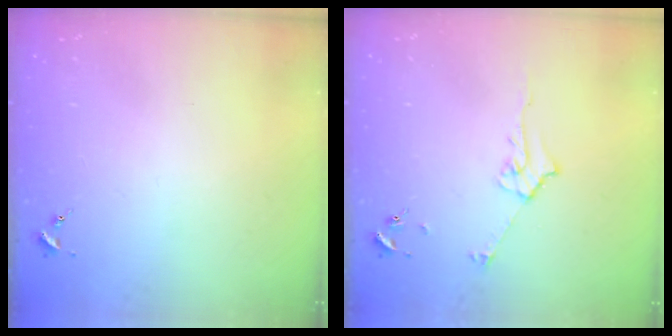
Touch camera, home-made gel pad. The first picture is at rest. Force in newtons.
{"total": 5.9, "press": 5.8, "slide": 0.8}